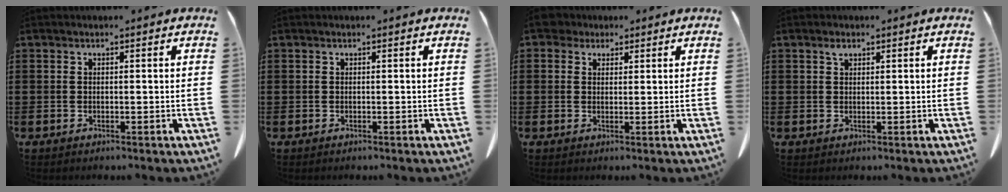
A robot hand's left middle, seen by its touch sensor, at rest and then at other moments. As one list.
[{"total": 0.0}, {"total": 3.3, "force": [2.4, 1.9, 1.2], "torque": [-0.026, 0.005, 0.044]}, {"total": 1.3, "force": [0.8, 0.7, 0.7], "torque": [-0.009, -0.002, 0.014]}]